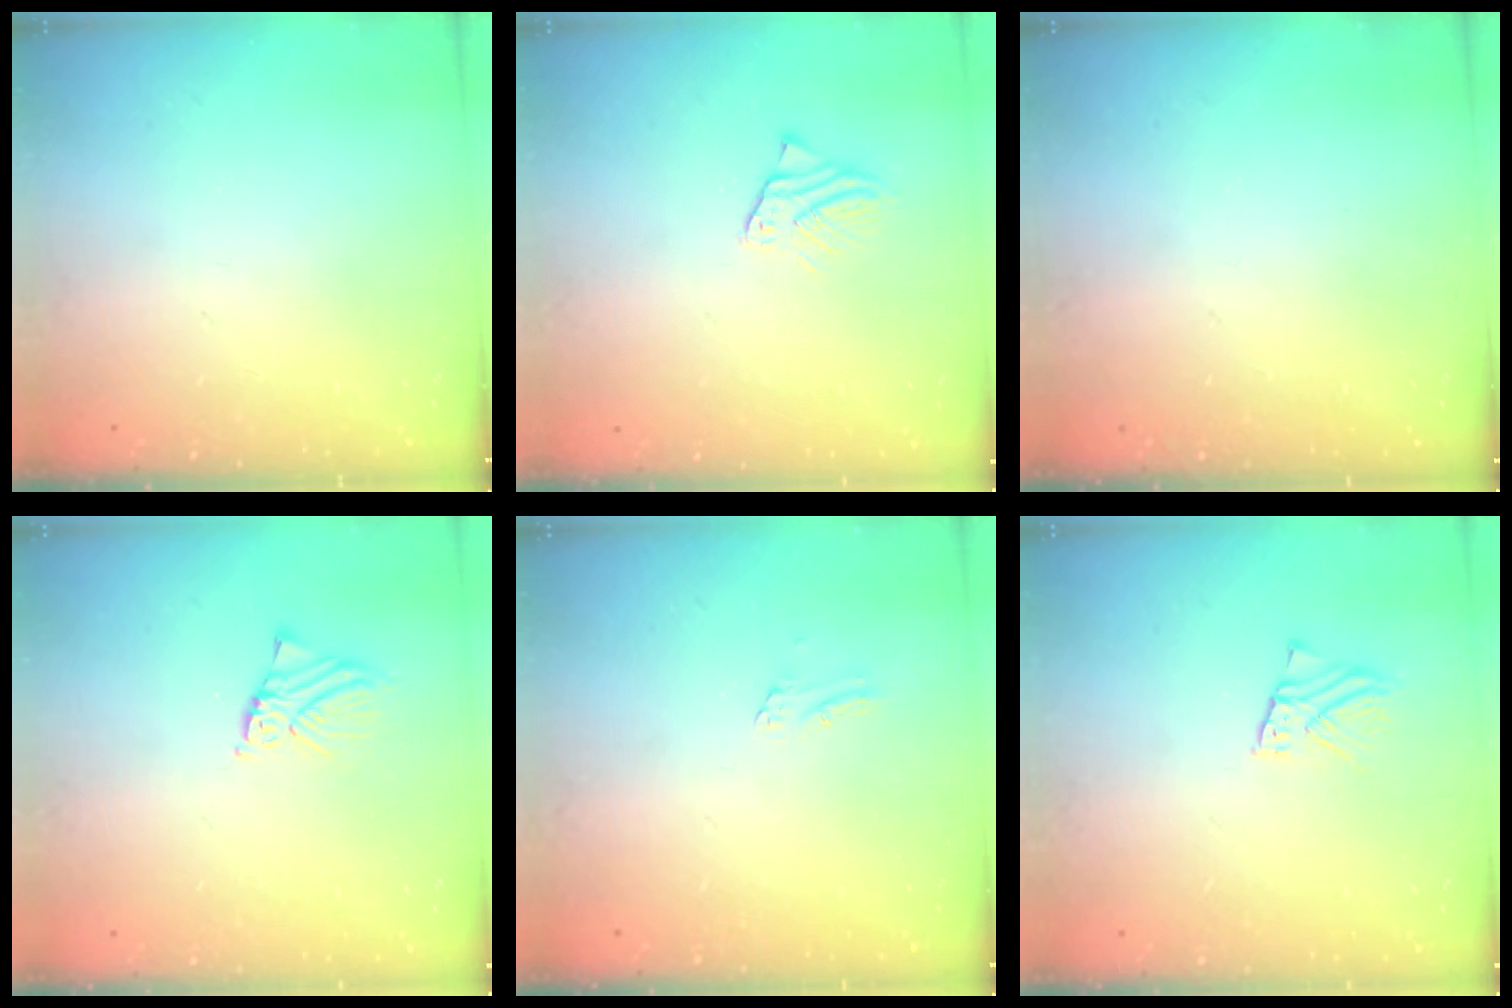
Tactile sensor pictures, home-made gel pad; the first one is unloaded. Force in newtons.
{"total": 2.8, "press": 2.8, "slide": 0.2}
{"total": 0.6, "press": 0.6, "slide": 0.0}
{"total": 2.7, "press": 2.7, "slide": 0.4}
{"total": 1.4, "press": 1.4, "slide": 0.1}
{"total": 2.8, "press": 2.8, "slide": 0.2}